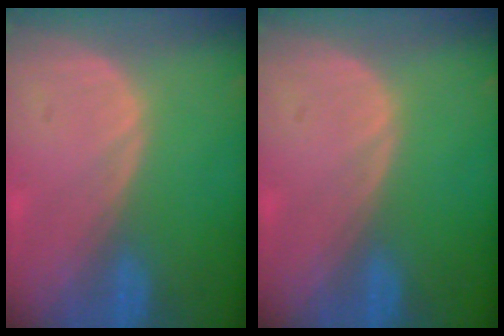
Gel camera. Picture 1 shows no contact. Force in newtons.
{"total": 0.0}